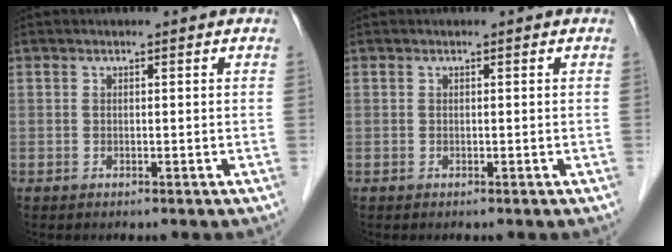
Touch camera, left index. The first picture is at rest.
{"total": 0.0}